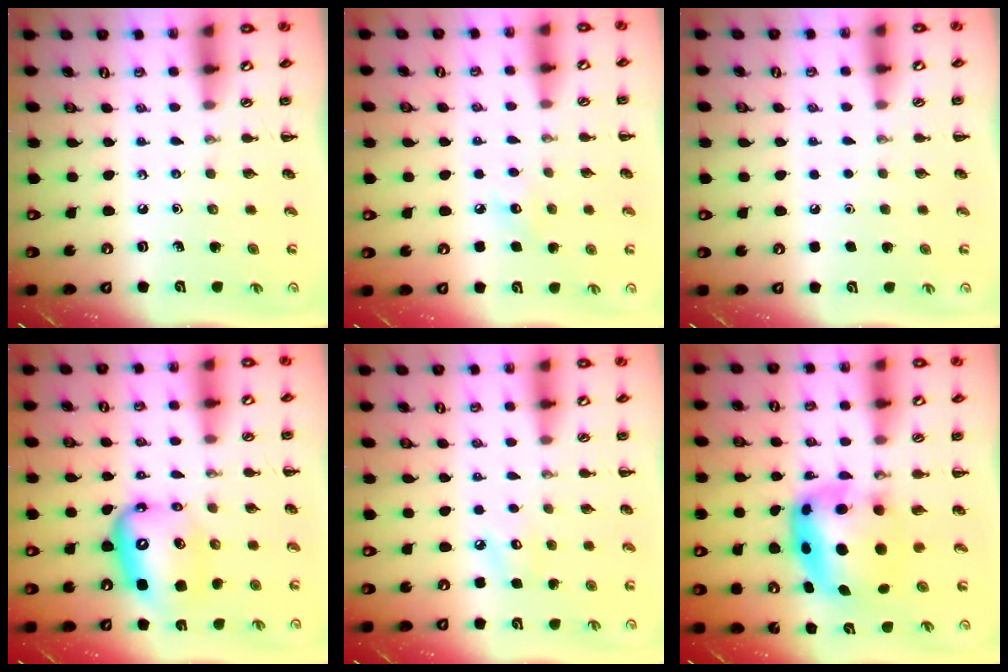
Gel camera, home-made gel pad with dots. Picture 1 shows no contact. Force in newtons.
{"total": 6.0, "press": 5.8, "slide": 1.7}
{"total": 1.7, "press": 1.7, "slide": 0.1}
{"total": 10.2, "press": 9.9, "slide": 2.7}
{"total": 5.1, "press": 5.0, "slide": 1.3}
{"total": 7.7, "press": 7.4, "slide": 2.2}